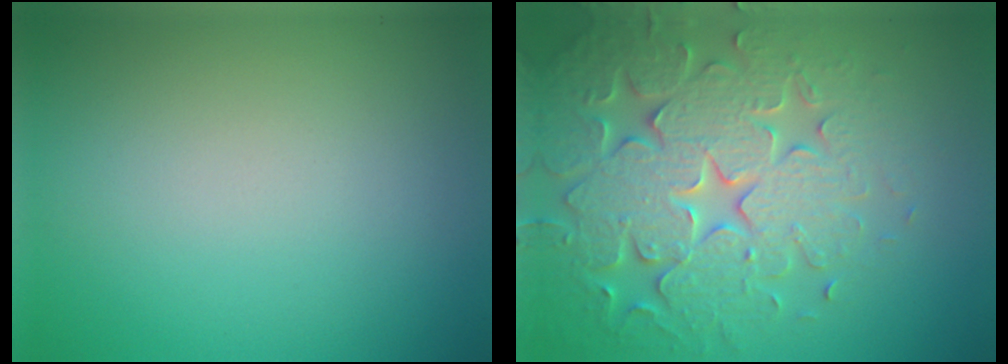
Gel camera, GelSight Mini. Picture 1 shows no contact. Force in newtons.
{"total": 7.7, "press": 7.5, "slide": 1.5}